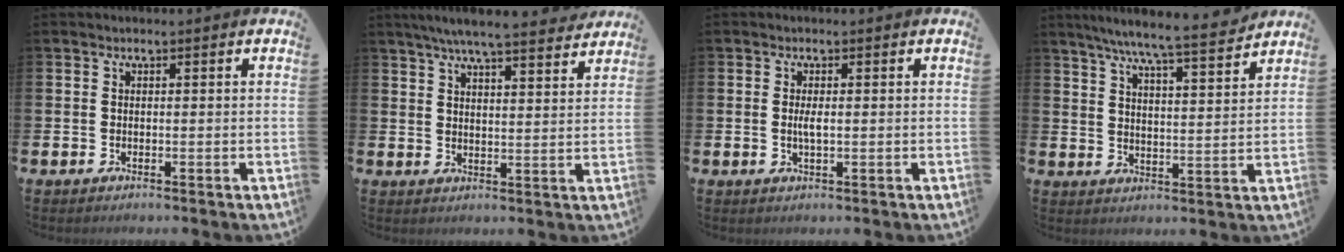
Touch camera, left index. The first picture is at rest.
{"total": 6.6, "force": [6.2, 0.2, 2.2], "torque": [-0.051, -0.031, 0.109]}
{"total": 1.7, "force": [0.1, 0.5, 1.7], "torque": [-0.029, 0.000, -0.001]}
{"total": 7.8, "force": [7.1, -0.1, 3.1], "torque": [-0.079, -0.043, 0.124]}